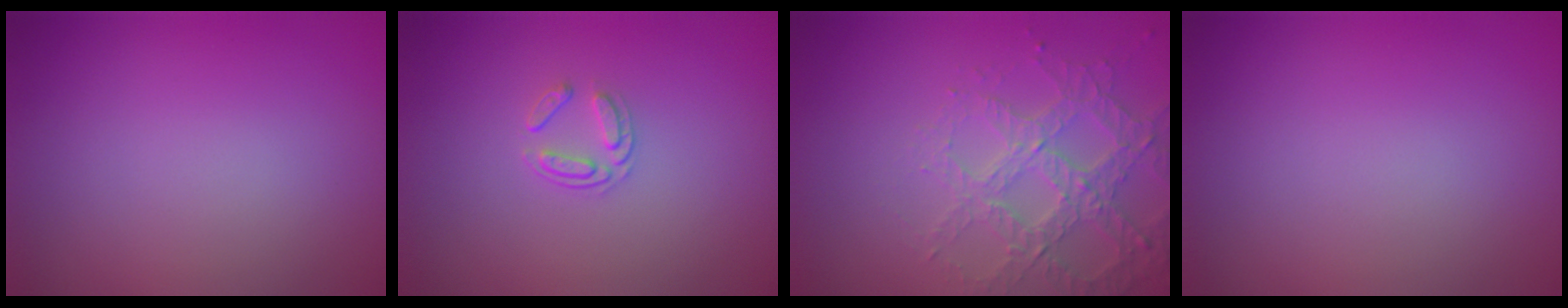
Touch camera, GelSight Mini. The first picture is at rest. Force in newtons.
{"total": 1.6, "press": 1.0, "slide": 1.2}
{"total": 3.7, "press": 3.7, "slide": 0.6}
{"total": 0.0}